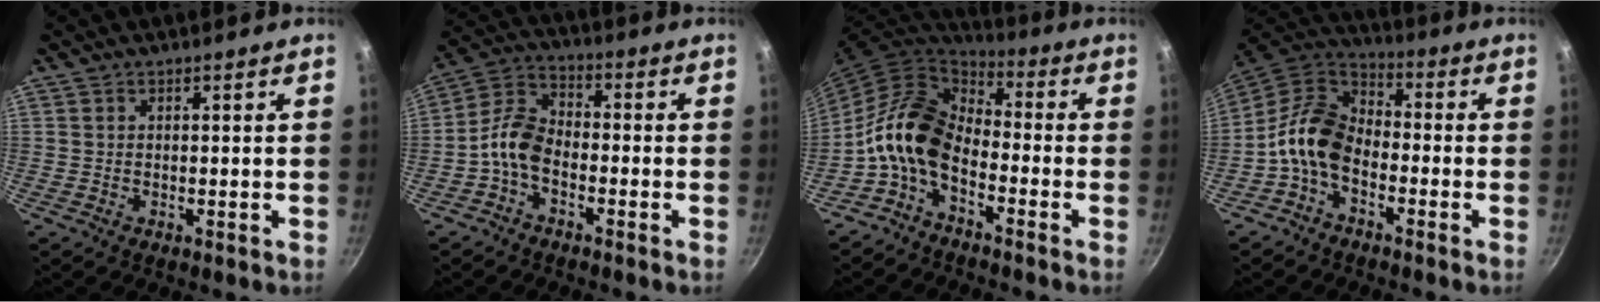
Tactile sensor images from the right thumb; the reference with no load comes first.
{"total": 7.7, "force": [-3.1, 4.7, 5.3], "torque": [-0.103, 0.044, -0.079]}
{"total": 13.7, "force": [-4.5, 8.5, 9.8], "torque": [-0.167, 0.058, -0.112]}
{"total": 11.2, "force": [-3.8, 7.5, 7.5], "torque": [-0.126, 0.054, -0.096]}